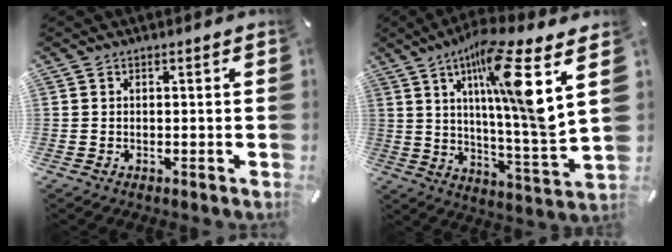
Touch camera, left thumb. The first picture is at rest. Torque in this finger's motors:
{"motor_torque": [2.52, 2.49, 0.89, 0.09, 0.65]}